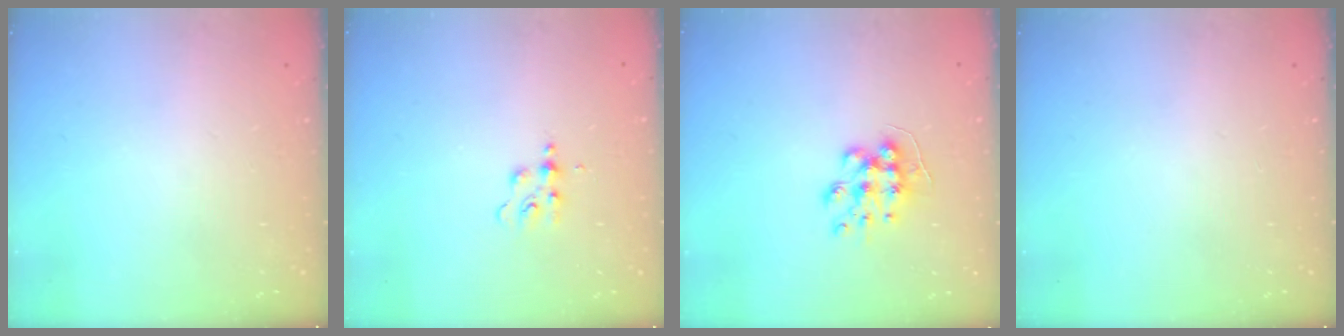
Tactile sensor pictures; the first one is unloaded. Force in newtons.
{"total": 4.0, "press": 3.9, "slide": 0.5}
{"total": 9.8, "press": 9.8, "slide": 0.3}
{"total": 0.0}